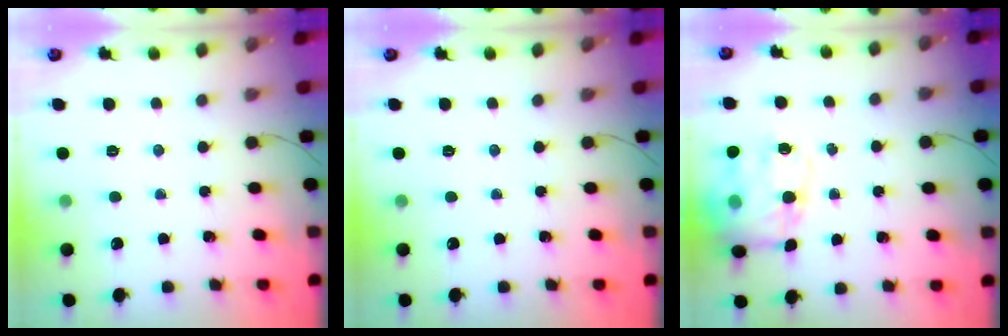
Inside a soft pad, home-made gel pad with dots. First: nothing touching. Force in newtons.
{"total": 0.0}
{"total": 16.6, "press": 16.2, "slide": 3.5}